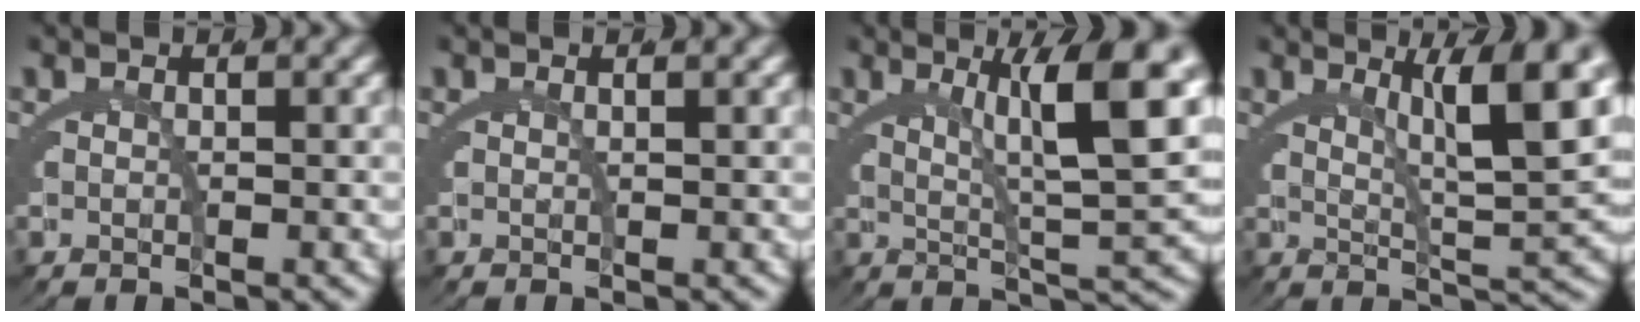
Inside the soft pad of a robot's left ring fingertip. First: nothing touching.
{"total": 0.6, "force": [0.4, 0.0, 0.3], "torque": [-0.007, 0.002, 0.008]}
{"total": 8.2, "force": [2.8, 1.3, 7.6], "torque": [-0.101, 0.003, 0.050]}
{"total": 7.0, "force": [2.8, 1.2, 6.3], "torque": [-0.088, 0.000, 0.051]}